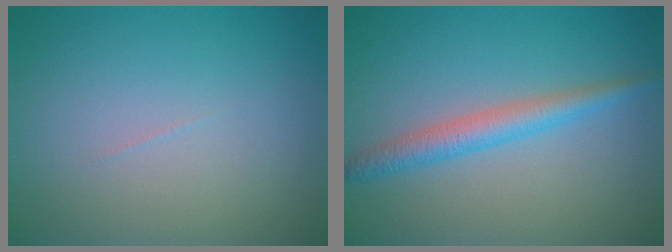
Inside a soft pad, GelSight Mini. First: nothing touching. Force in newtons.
{"total": 2.9, "press": 2.9, "slide": 0.1}